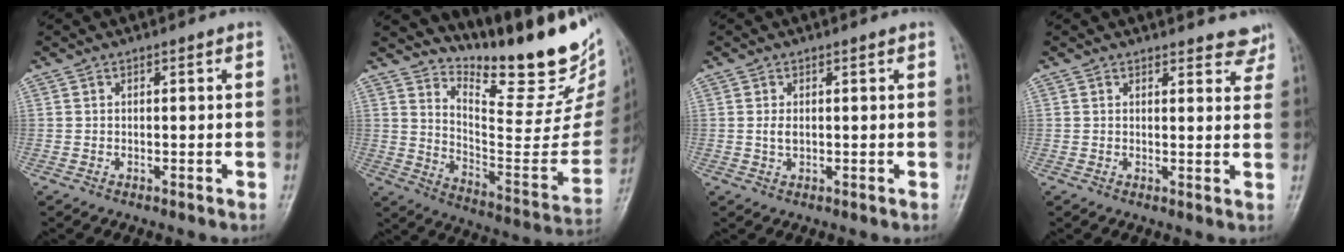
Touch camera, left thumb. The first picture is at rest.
{"total": 23.9, "force": [18.9, 7.3, 12.6], "torque": [-0.143, -0.145, 0.273]}
{"total": 1.8, "force": [0.4, 0.9, 1.5], "torque": [-0.028, 0.001, 0.011]}
{"total": 5.0, "force": [4.6, 1.7, 0.6], "torque": [0.024, -0.029, 0.035]}